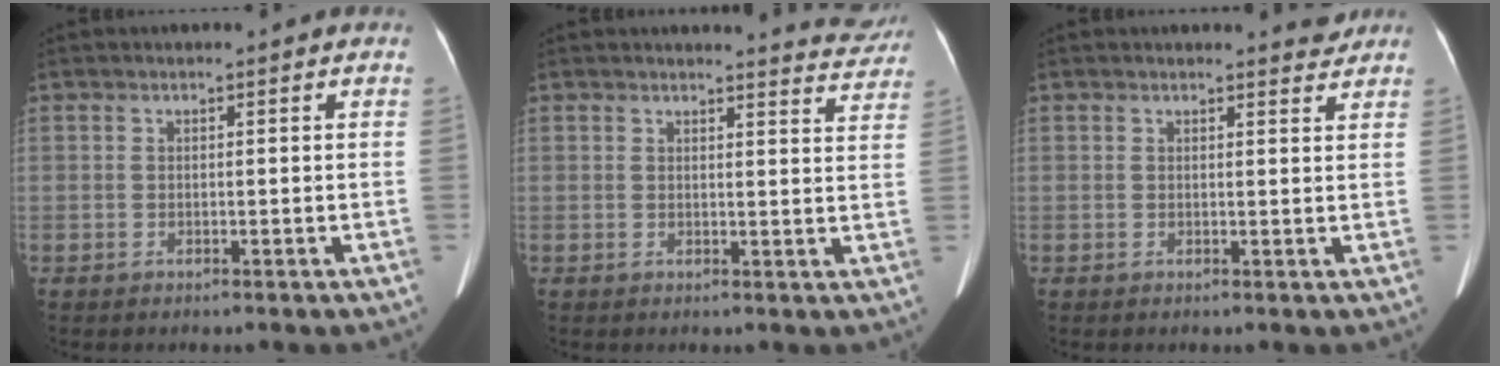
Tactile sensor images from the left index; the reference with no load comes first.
{"total": 5.7, "force": [5.7, 0.4, -0.2], "torque": [0.006, -0.028, 0.044]}
{"total": 2.2, "force": [2.2, 0.3, 0.2], "torque": [-0.005, -0.010, 0.019]}